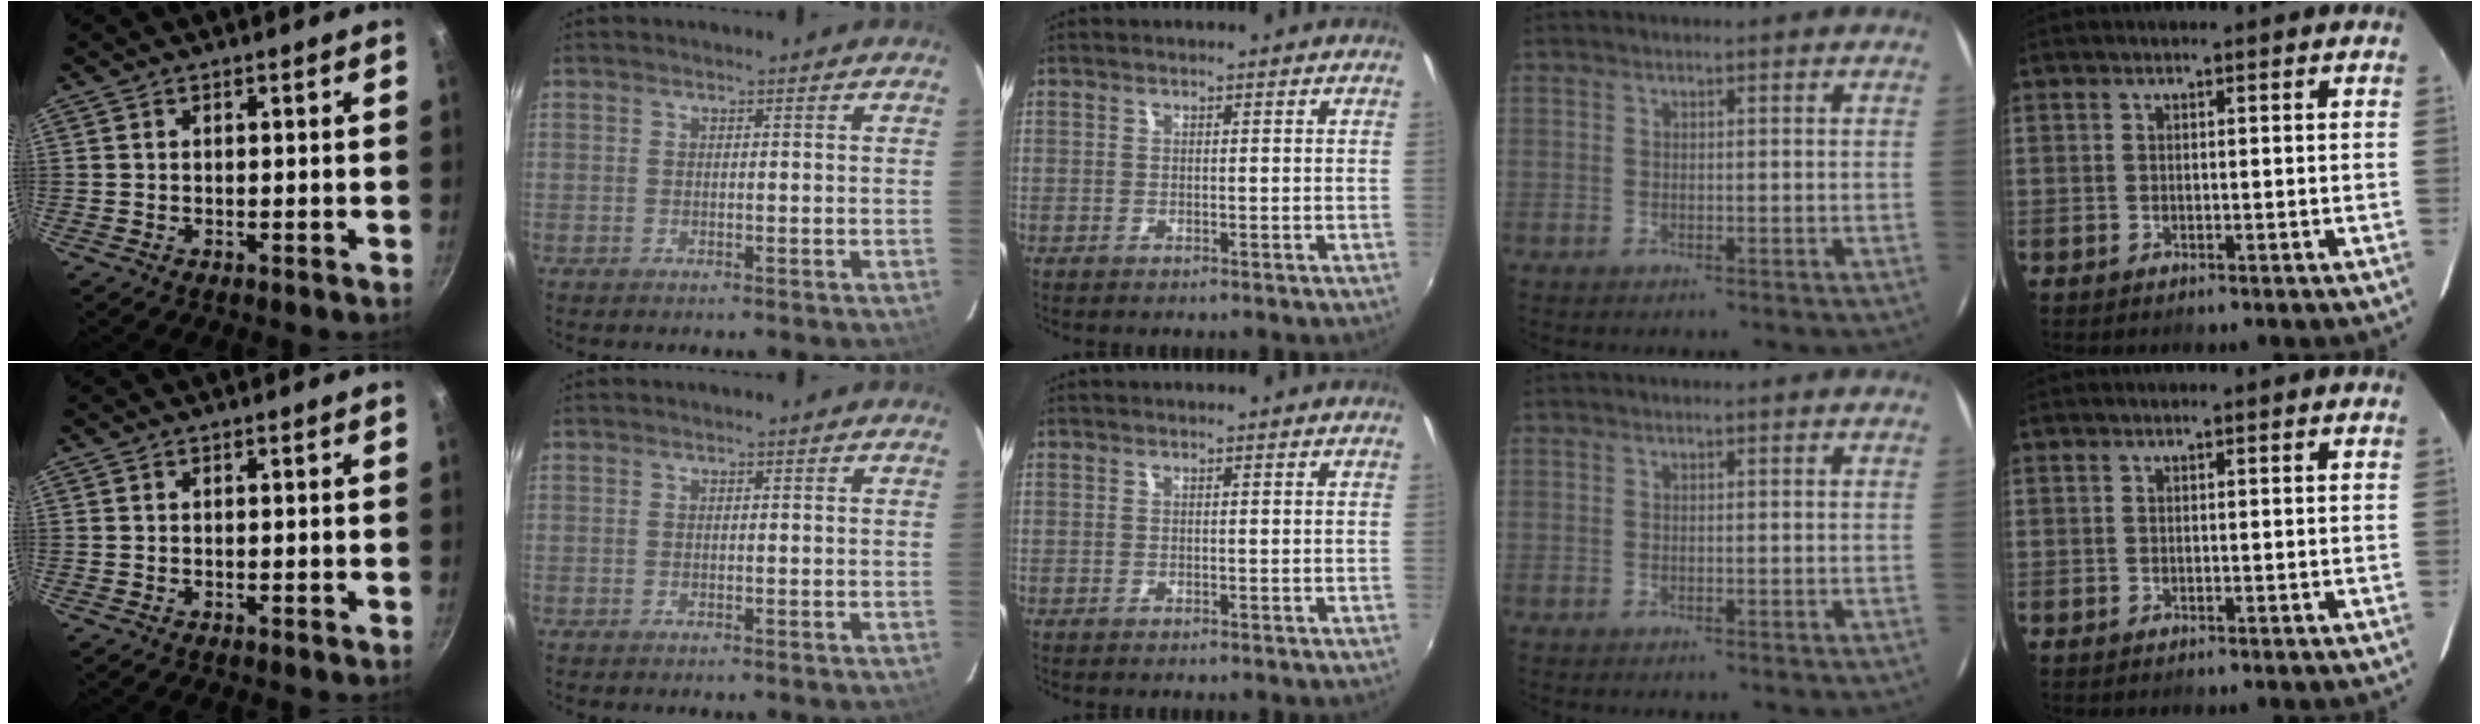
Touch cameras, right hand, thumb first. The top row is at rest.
{}